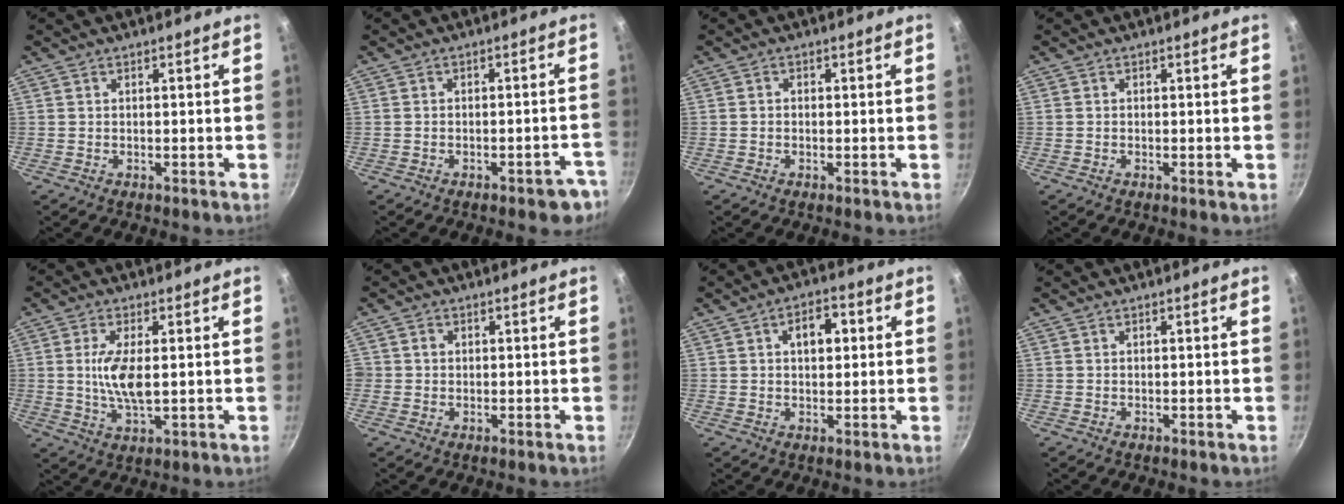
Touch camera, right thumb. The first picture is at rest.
{"total": 5.6, "force": [-3.4, 2.6, 3.6], "torque": [-0.011, 0.040, -0.024]}
{"total": 0.8, "force": [-0.2, 0.7, 0.4], "torque": [-0.007, 0.005, -0.004]}
{"total": 0.0}
{"total": 7.7, "force": [0.5, 2.8, 7.1], "torque": [-0.144, -0.006, 0.012]}
{"total": 1.7, "force": [0.2, 1.6, 0.5], "torque": [-0.003, 0.004, 0.000]}
{"total": 6.0, "force": [1.3, 3.7, 4.5], "torque": [-0.043, 0.011, 0.015]}
{"total": 0.0}